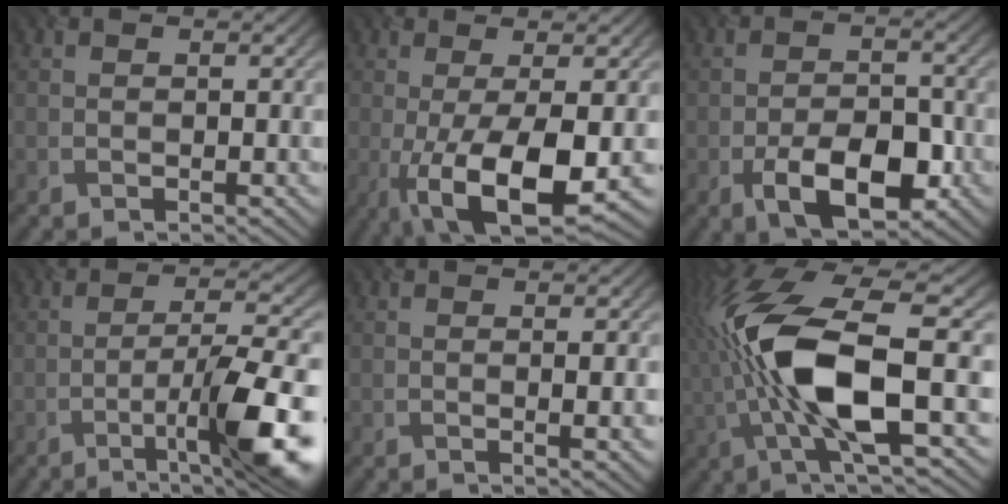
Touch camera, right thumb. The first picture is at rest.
{"total": 10.8, "force": [-2.7, 3.0, 10.0], "torque": [-0.182, -0.012, -0.033]}
{"total": 8.5, "force": [-3.6, 4.2, 6.4], "torque": [-0.111, -0.004, -0.063]}
{"total": 12.7, "force": [-5.1, 2.6, 11.3], "torque": [-0.166, 0.011, -0.079]}
{"total": 2.8, "force": [-0.1, 0.6, 2.7], "torque": [-0.041, 0.001, 0.000]}
{"total": 15.7, "force": [-0.8, 5.6, 14.6], "torque": [-0.321, 0.001, -0.016]}